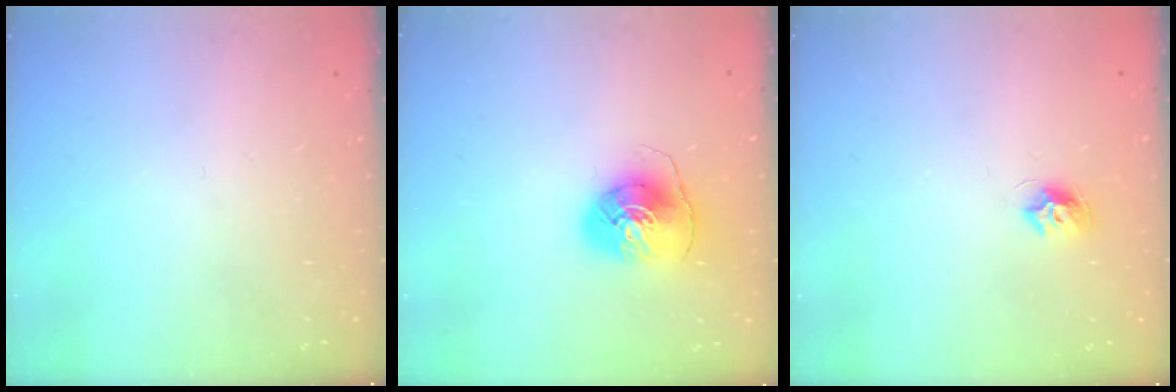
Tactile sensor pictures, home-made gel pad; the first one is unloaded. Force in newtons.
{"total": 8.1, "press": 8.0, "slide": 1.2}
{"total": 7.1, "press": 7.1, "slide": 0.5}